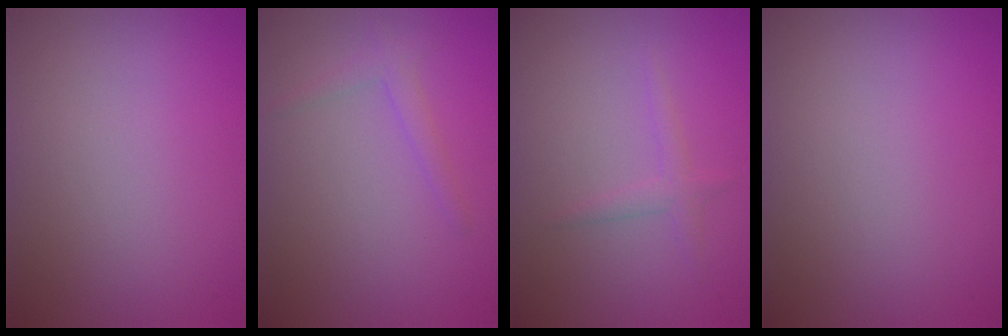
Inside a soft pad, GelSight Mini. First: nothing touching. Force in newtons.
{"total": 1.4, "press": 1.4, "slide": 0.1}
{"total": 1.3, "press": 1.3, "slide": 0.1}
{"total": 0.0}